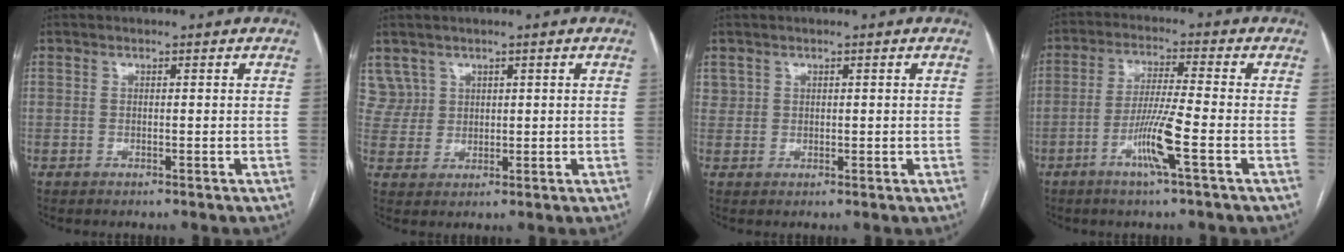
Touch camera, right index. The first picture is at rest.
{"total": 4.2, "force": [2.5, 3.4, -0.4], "torque": [0.019, 0.009, 0.051]}
{"total": 1.9, "force": [0.9, 1.7, 0.3], "torque": [0.002, 0.004, 0.015]}
{"total": 7.7, "force": [-3.2, -0.6, 6.9], "torque": [-0.136, -0.007, -0.063]}